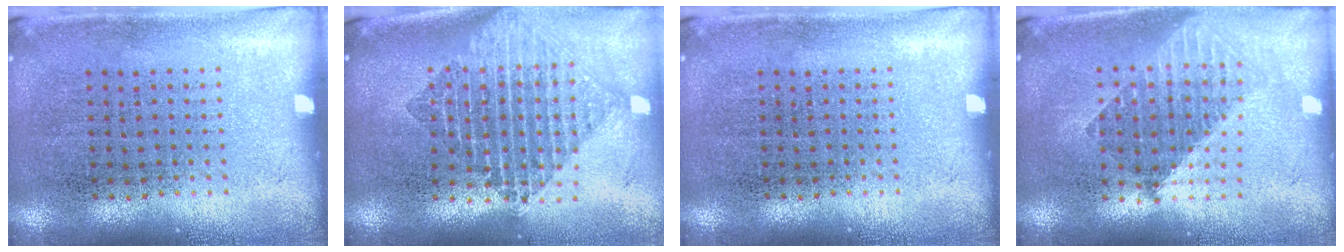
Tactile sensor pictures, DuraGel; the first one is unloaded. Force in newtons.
{"total": 2.2, "press": 1.6, "slide": 1.4}
{"total": 0.0}
{"total": 1.6, "press": 1.4, "slide": 0.9}